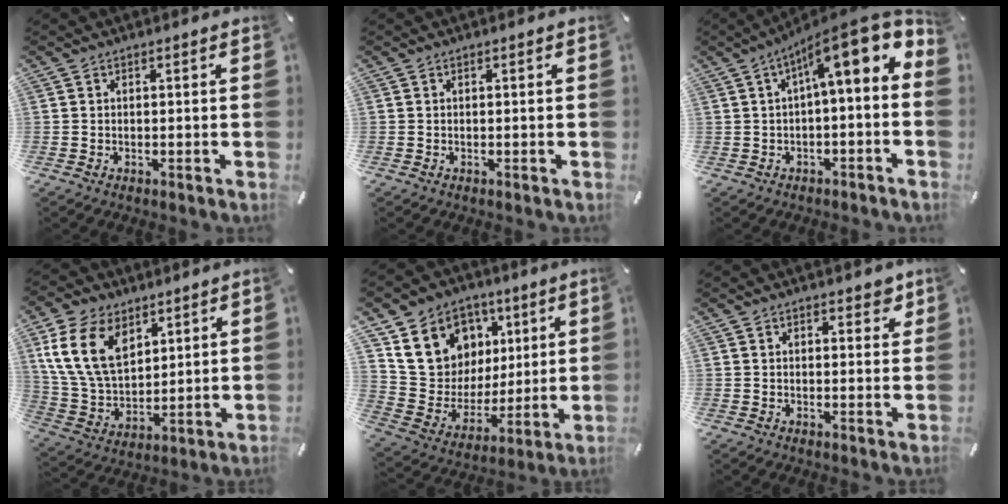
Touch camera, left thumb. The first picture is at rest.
{"total": 0.0}
{"total": 14.0, "force": [6.2, 4.1, 11.9], "torque": [-0.182, -0.046, 0.101]}
{"total": 15.7, "force": [7.3, 10.8, 8.8], "torque": [-0.211, -0.023, 0.138]}
{"total": 16.1, "force": [7.4, 13.5, 4.7], "torque": [-0.078, -0.045, 0.152]}
{"total": 2.8, "force": [1.9, 1.7, 1.3], "torque": [-0.005, -0.003, 0.028]}